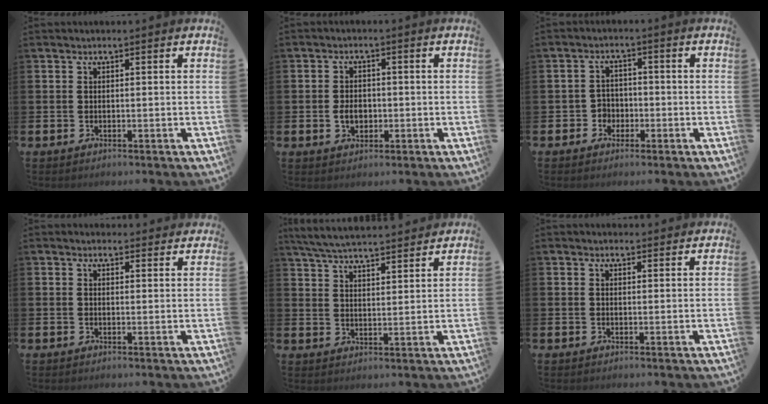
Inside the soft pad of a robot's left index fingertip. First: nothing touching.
{"total": 2.9, "force": [-0.5, 2.2, 1.8], "torque": [-0.019, -0.002, -0.015]}
{"total": 2.8, "force": [-1.5, 2.3, 0.3], "torque": [-0.021, 0.009, -0.034]}
{"total": 1.7, "force": [1.6, 0.4, -0.1], "torque": [0.011, -0.007, 0.028]}
{"total": 5.9, "force": [5.7, 0.4, 1.3], "torque": [-0.046, -0.032, 0.102]}
{"total": 1.1, "force": [1.0, 0.4, 0.1], "torque": [0.010, 0.000, 0.016]}